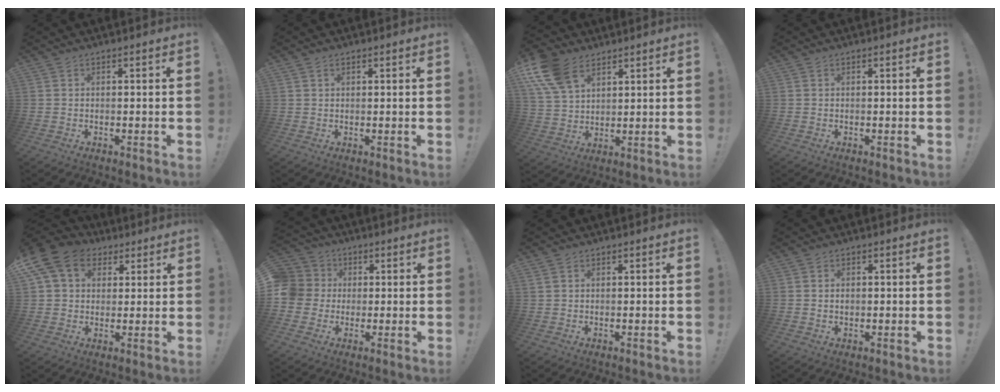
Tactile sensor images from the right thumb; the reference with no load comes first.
{"total": 0.9, "force": [0.6, 0.5, 0.4], "torque": [-0.005, 0.000, 0.011]}
{"total": 13.2, "force": [7.5, 8.2, 7.2], "torque": [-0.149, -0.027, 0.147]}
{"total": 0.0}
{"total": 12.9, "force": [5.4, 9.9, 6.3], "torque": [-0.109, -0.013, 0.109]}
{"total": 8.6, "force": [0.0, 8.3, 2.4], "torque": [-0.052, 0.009, 0.004]}
{"total": 1.1, "force": [0.5, 0.9, 0.3], "torque": [-0.008, 0.004, 0.012]}
{"total": 1.2, "force": [0.0, 1.1, 0.6], "torque": [-0.006, 0.002, -0.001]}